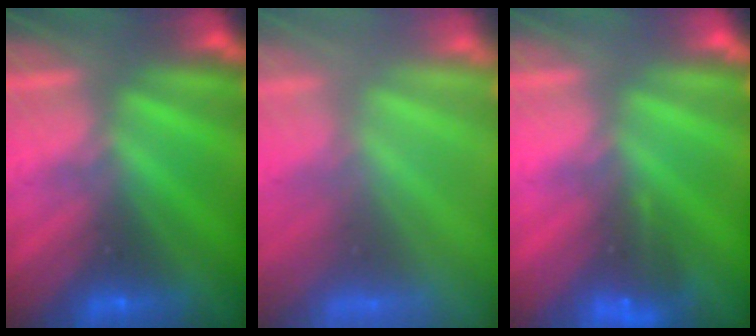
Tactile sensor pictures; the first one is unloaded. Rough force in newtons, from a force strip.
{"total": 7.3}
{"total": 4.6}